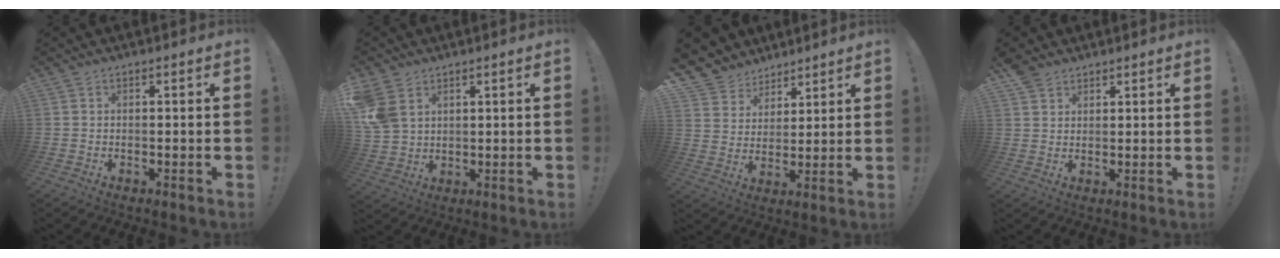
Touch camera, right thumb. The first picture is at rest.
{"total": 8.5, "force": [4.2, 6.1, 4.2], "torque": [-0.089, -0.012, 0.088]}
{"total": 8.1, "force": [5.4, 6.0, 0.4], "torque": [-0.018, -0.046, 0.114]}
{"total": 4.1, "force": [3.2, 2.6, 0.6], "torque": [0.000, -0.019, 0.059]}